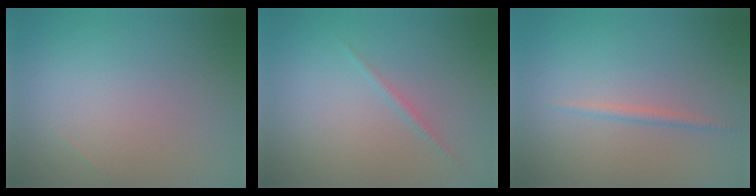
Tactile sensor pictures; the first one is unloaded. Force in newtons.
{"total": 0.7, "press": 0.7, "slide": 0.1}
{"total": 0.9, "press": 0.9, "slide": 0.0}